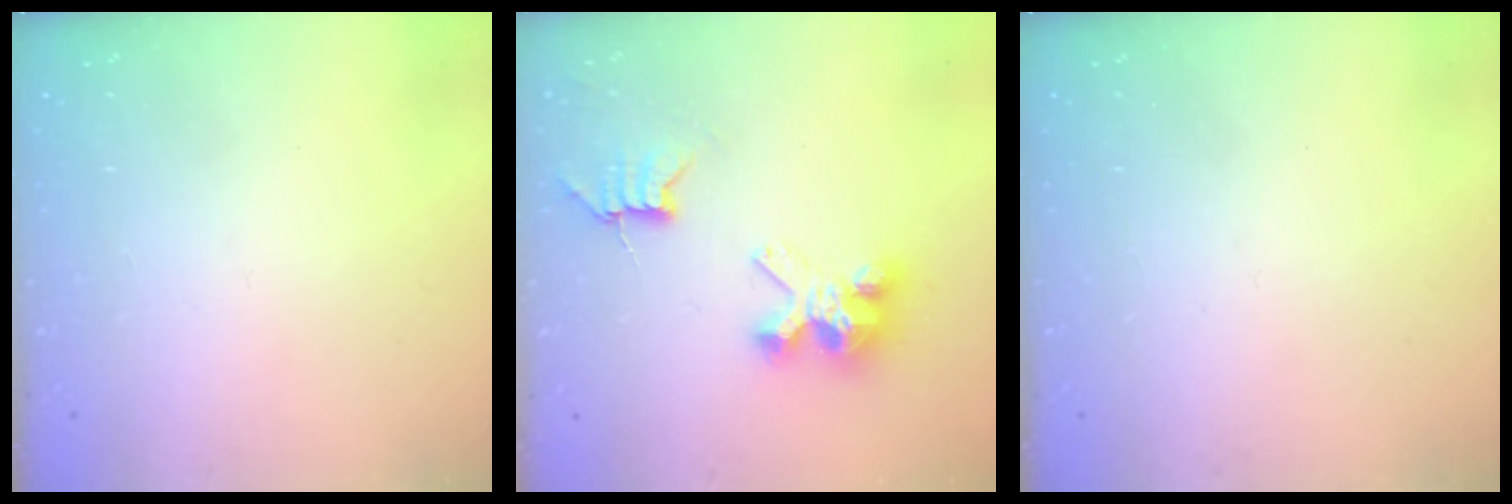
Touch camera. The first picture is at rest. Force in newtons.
{"total": 7.2, "press": 7.1, "slide": 0.6}
{"total": 0.0}